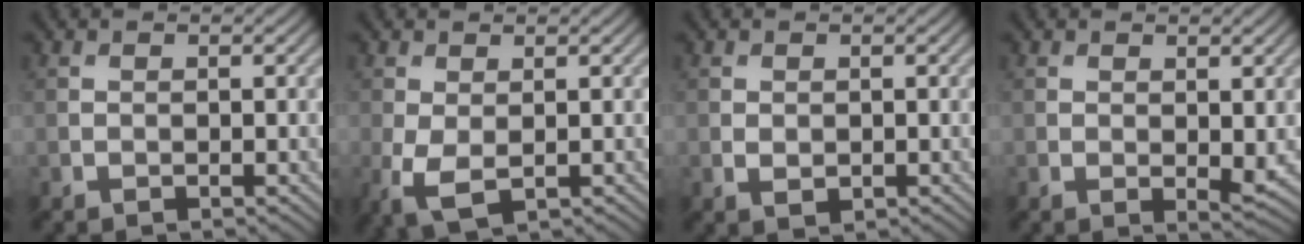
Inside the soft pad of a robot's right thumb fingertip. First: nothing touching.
{"total": 4.3, "force": [-0.9, 2.4, 3.5], "torque": [-0.099, -0.014, -0.013]}
{"total": 1.2, "force": [-0.1, 0.9, 0.8], "torque": [-0.018, -0.005, 0.003]}
{"total": 2.1, "force": [0.3, 0.9, 1.9], "torque": [-0.030, -0.009, 0.011]}